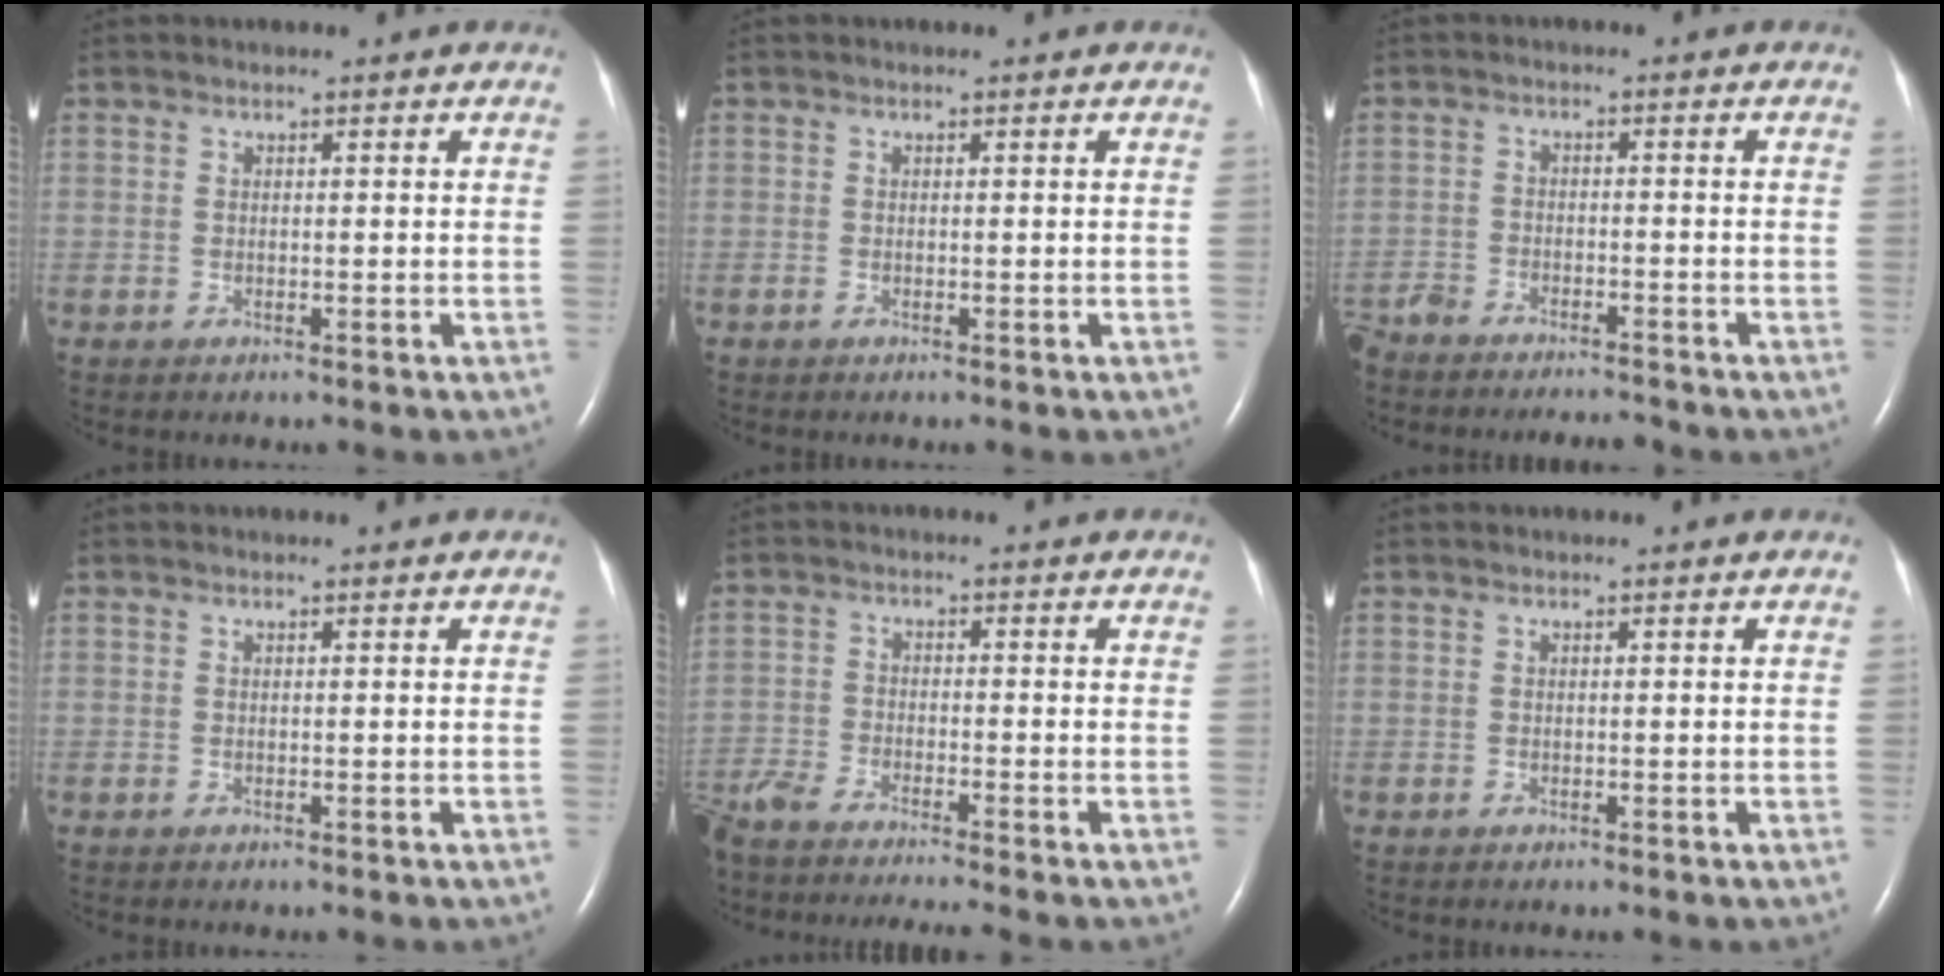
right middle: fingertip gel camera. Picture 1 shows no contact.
{"total": 0.0}
{"total": 9.2, "force": [-8.5, 1.9, 3.0], "torque": [-0.055, -0.003, -0.134]}
{"total": 0.0}
{"total": 10.9, "force": [-9.8, -0.4, 4.7], "torque": [-0.075, -0.020, -0.165]}
{"total": 0.0}